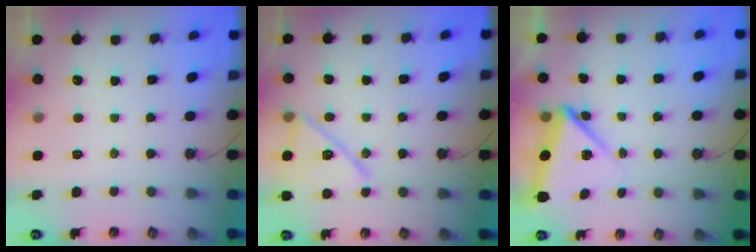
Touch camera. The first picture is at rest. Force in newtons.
{"total": 15.5, "press": 15.4, "slide": 1.1}
{"total": 7.5, "press": 7.2, "slide": 1.9}